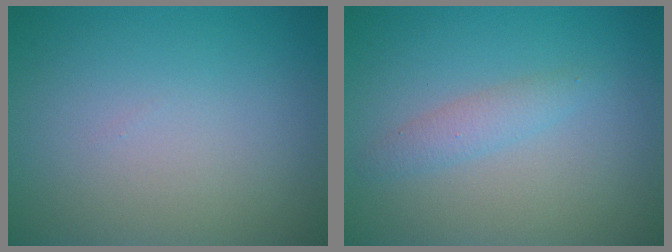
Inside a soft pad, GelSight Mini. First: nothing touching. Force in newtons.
{"total": 1.6, "press": 1.6, "slide": 0.1}